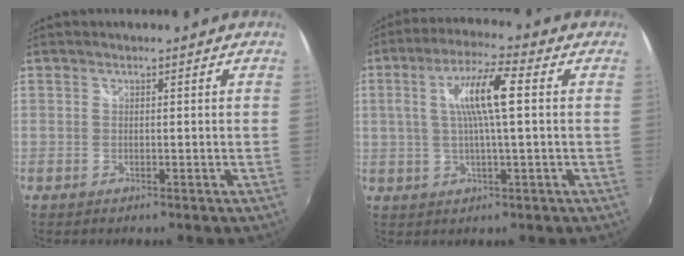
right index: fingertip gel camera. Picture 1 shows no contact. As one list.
[{"total": 9.5, "force": [1.3, 1.0, 9.4], "torque": [-0.174, 0.011, 0.024]}]